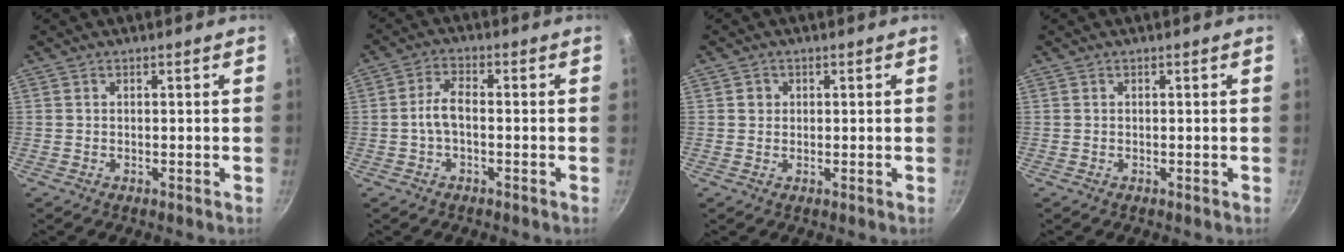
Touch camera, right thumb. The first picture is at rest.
{"total": 4.4, "force": [-0.9, 2.1, 3.8], "torque": [-0.075, 0.023, -0.024]}
{"total": 1.6, "force": [0.3, 1.5, 0.4], "torque": [0.001, 0.002, 0.003]}
{"total": 0.0}